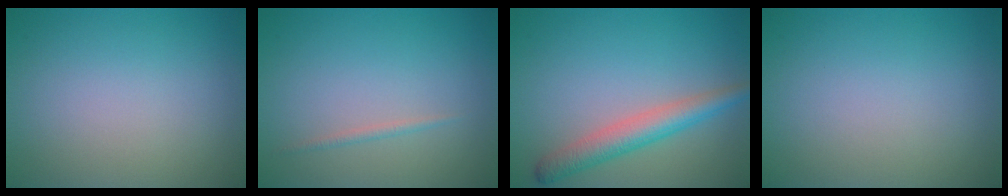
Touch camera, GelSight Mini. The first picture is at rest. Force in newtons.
{"total": 0.7, "press": 0.7, "slide": 0.0}
{"total": 3.7, "press": 3.7, "slide": 0.1}
{"total": 0.0}